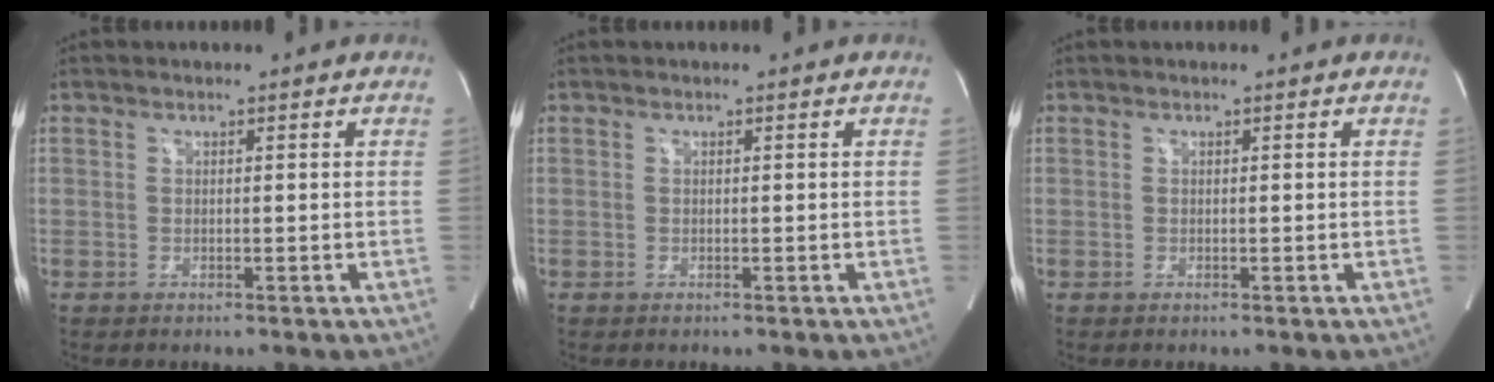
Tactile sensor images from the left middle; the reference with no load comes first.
{"total": 0.0}
{"total": 0.0}